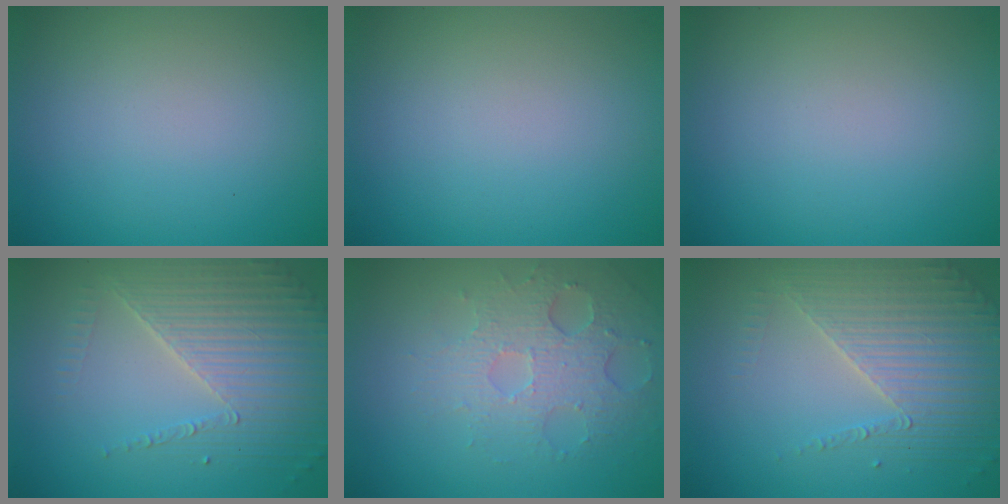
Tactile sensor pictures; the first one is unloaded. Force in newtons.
{"total": 0.0}
{"total": 0.0}
{"total": 4.7, "press": 4.0, "slide": 2.5}
{"total": 3.5, "press": 3.2, "slide": 1.5}
{"total": 4.0, "press": 3.8, "slide": 1.2}